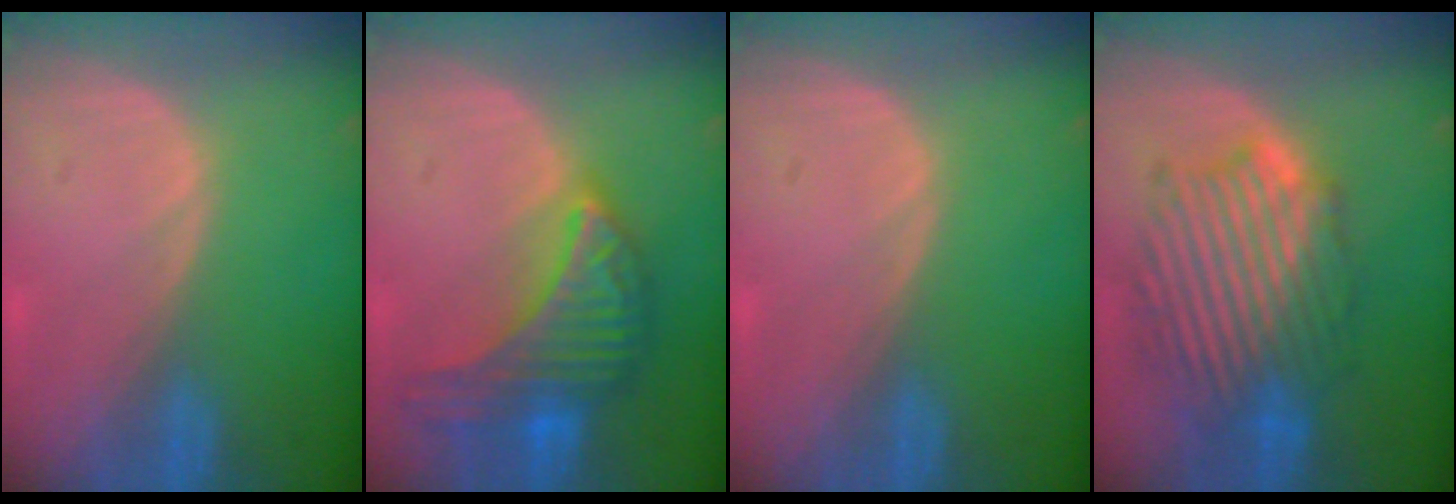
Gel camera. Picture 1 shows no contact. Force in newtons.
{"total": 9.9, "press": 9.9, "slide": 0.6}
{"total": 0.0}
{"total": 10.4, "press": 10.4, "slide": 0.5}